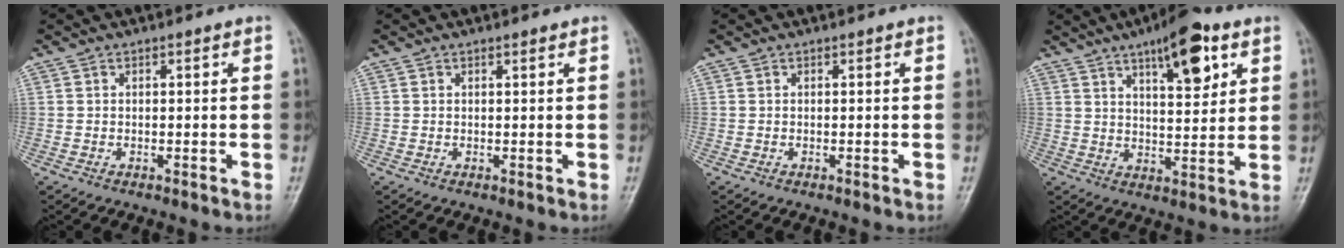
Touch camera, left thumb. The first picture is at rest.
{"total": 0.7, "force": [0.5, 0.1, 0.4], "torque": [-0.008, -0.002, 0.007]}
{"total": 0.0}
{"total": 12.3, "force": [6.4, 4.3, 9.7], "torque": [-0.120, -0.029, 0.094]}